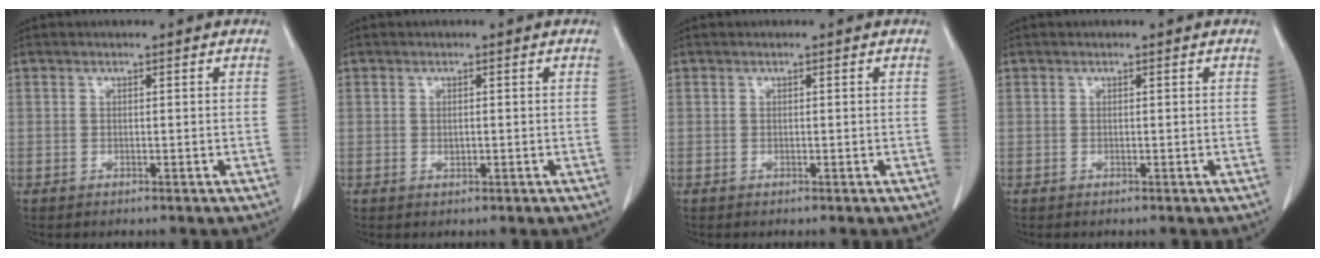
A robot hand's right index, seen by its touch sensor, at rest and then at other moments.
{"total": 0.8, "force": [0.0, 0.4, 0.6], "torque": [-0.012, -0.001, 0.001]}
{"total": 0.0}
{"total": 0.0}